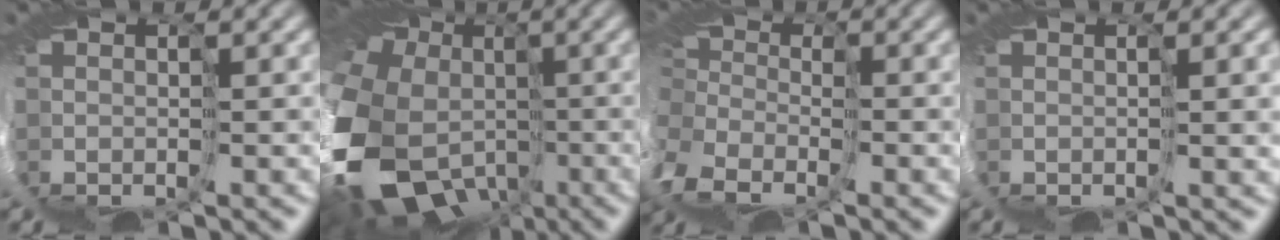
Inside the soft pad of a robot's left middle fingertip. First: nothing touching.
{"total": 18.4, "force": [-5.7, 14.7, 9.5], "torque": [-0.220, -0.032, -0.131]}
{"total": 10.6, "force": [-6.4, 7.2, 4.5], "torque": [-0.132, -0.043, -0.076]}
{"total": 3.8, "force": [0.9, 1.1, 3.5], "torque": [-0.049, 0.004, 0.016]}